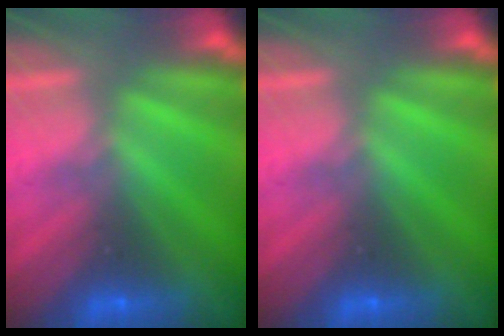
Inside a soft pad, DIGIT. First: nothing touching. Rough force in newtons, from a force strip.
{"total": 0.0}